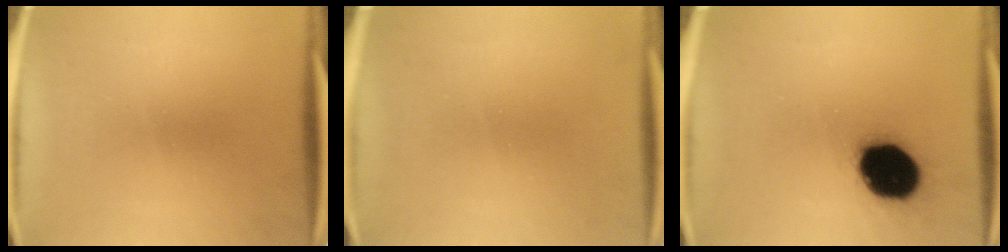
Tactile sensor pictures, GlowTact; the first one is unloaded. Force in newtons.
{"total": 1.1}
{"total": 19.4}